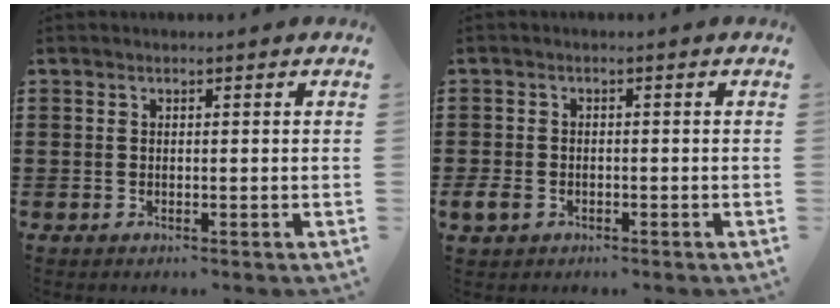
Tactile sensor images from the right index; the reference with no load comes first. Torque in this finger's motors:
{"motor_torque": [0.33, -0.14, 0.04, 0.05]}